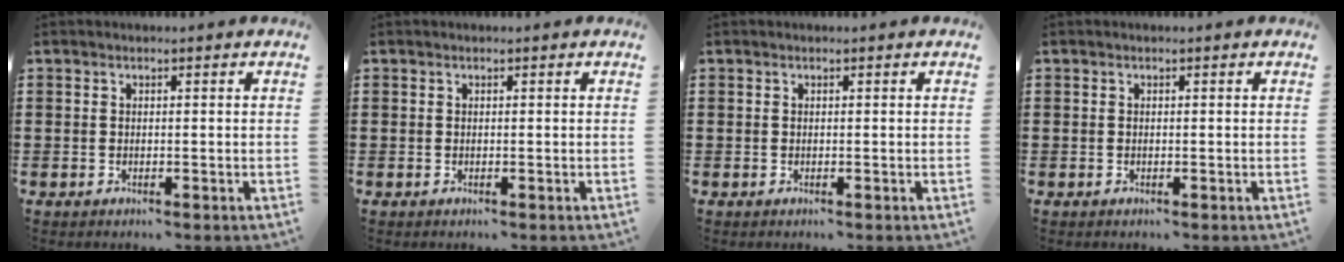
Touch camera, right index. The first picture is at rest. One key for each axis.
{"total": 0.0}
{"total": 0.0}
{"total": 0.0}